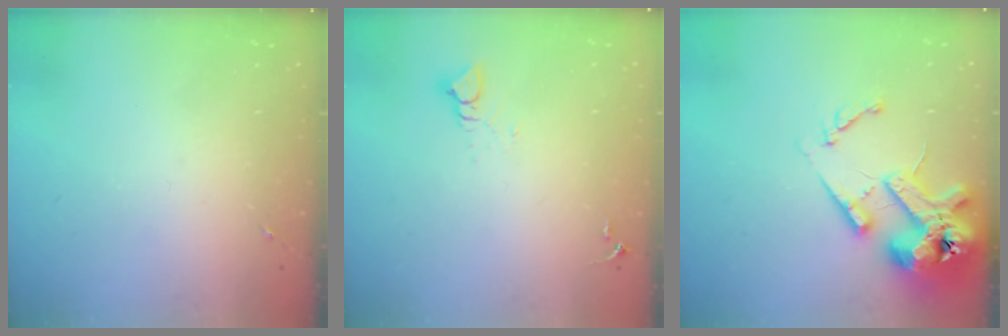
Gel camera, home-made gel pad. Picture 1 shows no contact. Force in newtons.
{"total": 3.3, "press": 3.3, "slide": 0.3}
{"total": 17.7, "press": 17.6, "slide": 2.4}